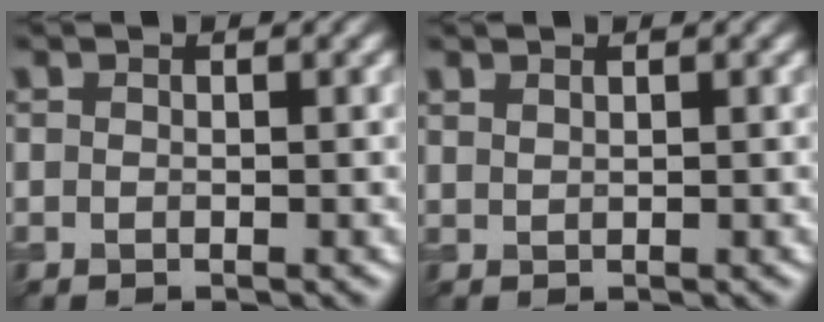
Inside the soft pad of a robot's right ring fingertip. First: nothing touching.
{"total": 0.7, "force": [0.7, 0.1, 0.2], "torque": [-0.005, -0.001, 0.014]}